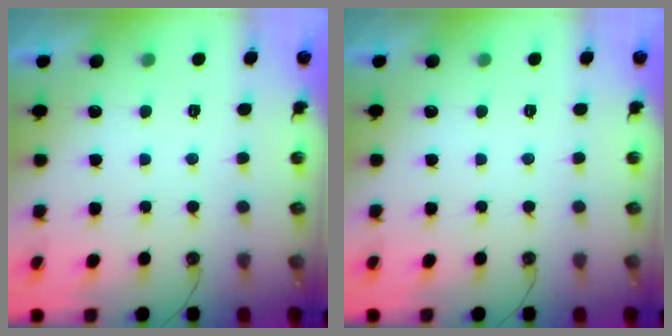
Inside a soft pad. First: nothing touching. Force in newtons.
{"total": 0.0}